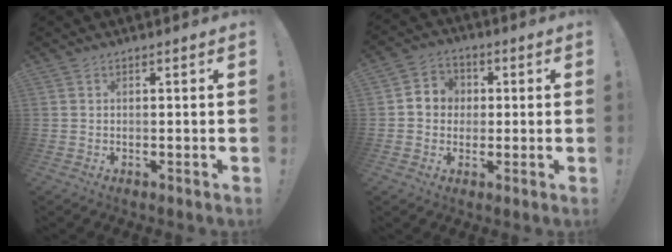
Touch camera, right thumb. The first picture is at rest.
{"total": 6.7, "force": [-0.2, 6.3, 2.1], "torque": [-0.040, 0.017, 0.001]}